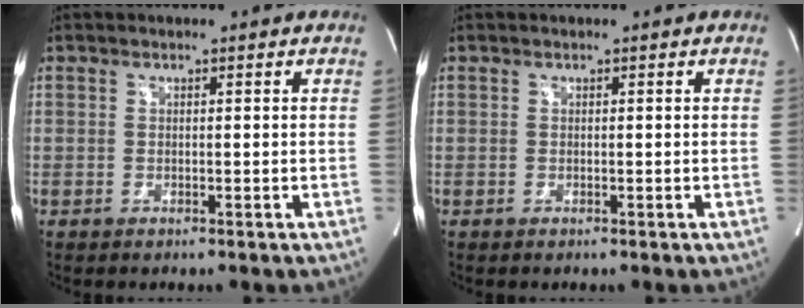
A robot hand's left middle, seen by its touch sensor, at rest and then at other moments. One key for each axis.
{"total": 0.0}